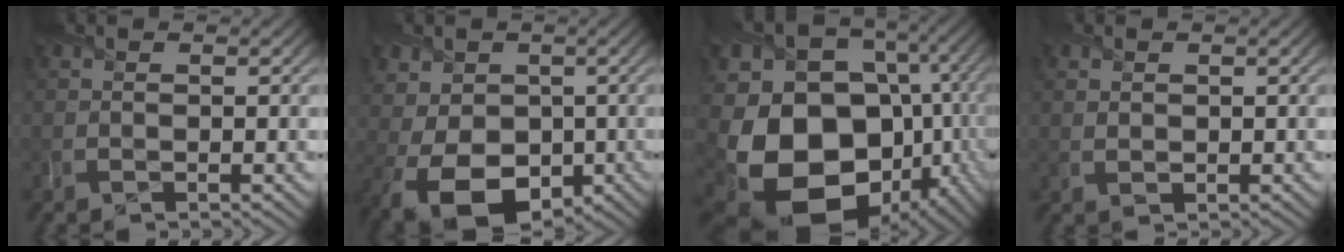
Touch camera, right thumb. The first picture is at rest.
{"total": 11.9, "force": [-2.9, 9.2, 6.9], "torque": [-0.151, -0.015, -0.065]}
{"total": 21.4, "force": [-4.7, 16.6, 12.6], "torque": [-0.317, -0.062, -0.043]}
{"total": 1.3, "force": [0.6, 1.1, 0.5], "torque": [-0.016, -0.003, 0.014]}